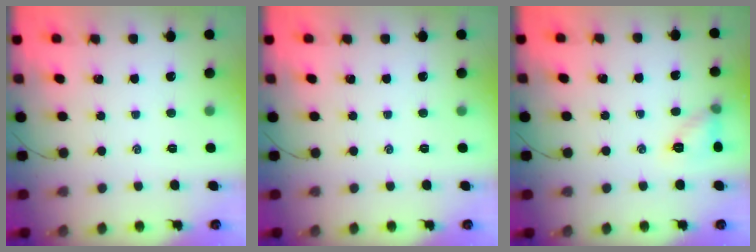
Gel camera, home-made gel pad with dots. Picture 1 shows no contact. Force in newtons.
{"total": 0.0}
{"total": 7.5, "press": 7.4, "slide": 1.4}